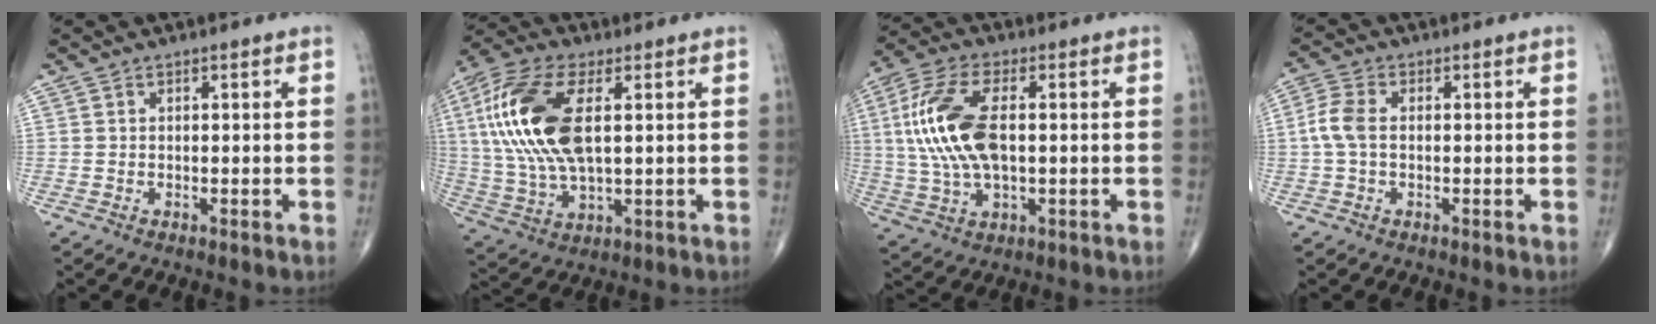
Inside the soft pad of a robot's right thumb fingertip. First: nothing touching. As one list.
[{"total": 18.9, "force": [3.7, 8.7, 16.3], "torque": [-0.360, 0.002, 0.068]}, {"total": 15.8, "force": [1.4, 7.8, 13.7], "torque": [-0.297, 0.010, 0.028]}, {"total": 4.7, "force": [0.0, 2.8, 3.8], "torque": [-0.097, 0.012, -0.007]}]